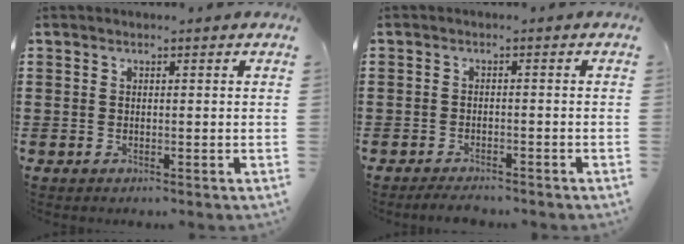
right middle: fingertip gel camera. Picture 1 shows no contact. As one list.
[{"total": 2.0, "force": [-1.9, 0.2, 0.4], "torque": [-0.012, -0.002, -0.037]}]